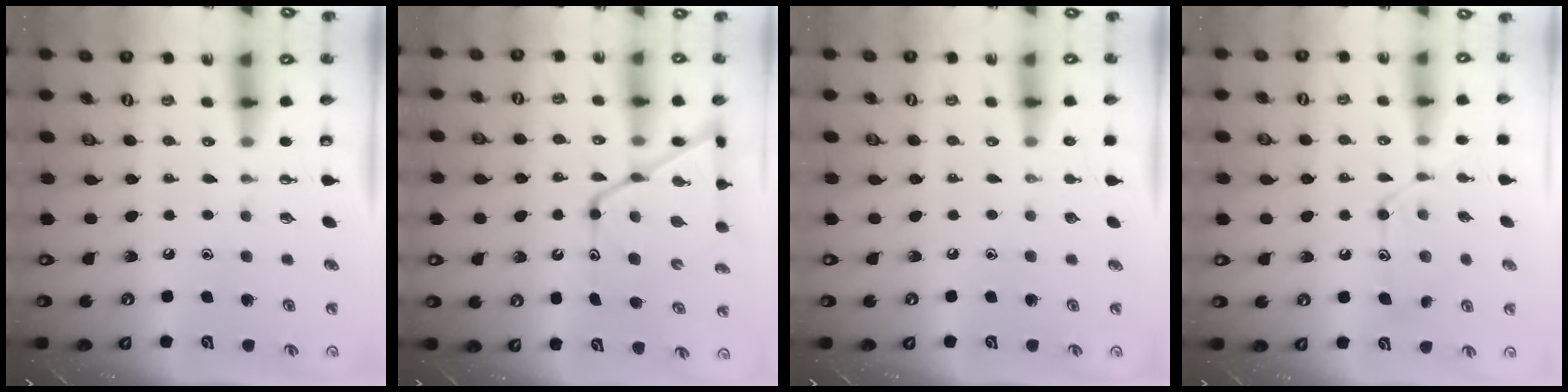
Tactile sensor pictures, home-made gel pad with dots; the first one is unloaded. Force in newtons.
{"total": 17.5, "press": 17.4, "slide": 1.3}
{"total": 0.0}
{"total": 11.6, "press": 11.6, "slide": 0.2}